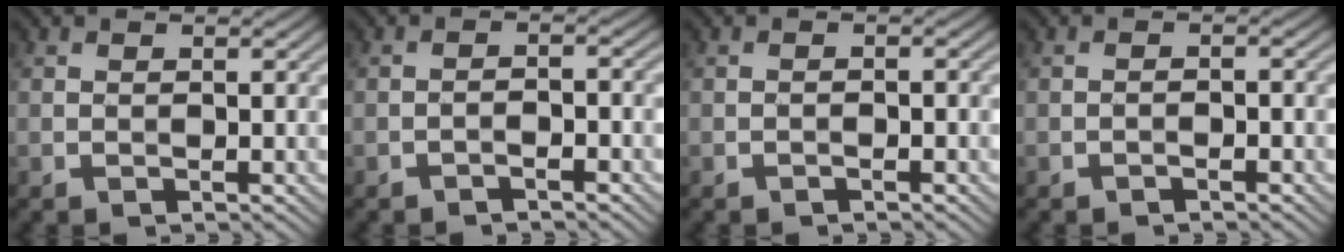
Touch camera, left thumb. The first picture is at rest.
{"total": 1.8, "force": [-1.4, 0.3, 1.0], "torque": [-0.016, 0.005, -0.028]}
{"total": 0.8, "force": [-0.6, 0.2, 0.5], "torque": [-0.006, 0.002, -0.011]}
{"total": 1.1, "force": [-0.9, 0.2, 0.6], "torque": [-0.010, 0.002, -0.017]}